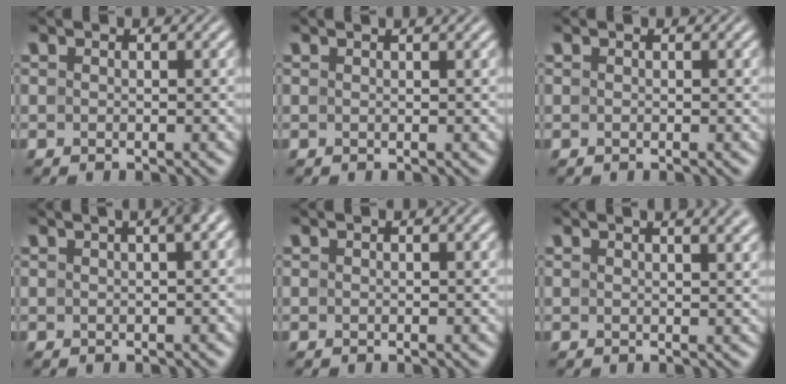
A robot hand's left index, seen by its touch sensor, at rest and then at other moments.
{"total": 1.2, "force": [0.8, 0.4, 0.8], "torque": [-0.008, -0.003, 0.002]}
{"total": 0.0}
{"total": 5.3, "force": [2.1, 2.4, 4.2], "torque": [-0.020, 0.041, 0.003]}
{"total": 0.6, "force": [0.2, 0.2, 0.5], "torque": [-0.005, 0.006, 0.003]}
{"total": 5.1, "force": [3.2, 2.2, 3.4], "torque": [-0.011, 0.033, 0.004]}